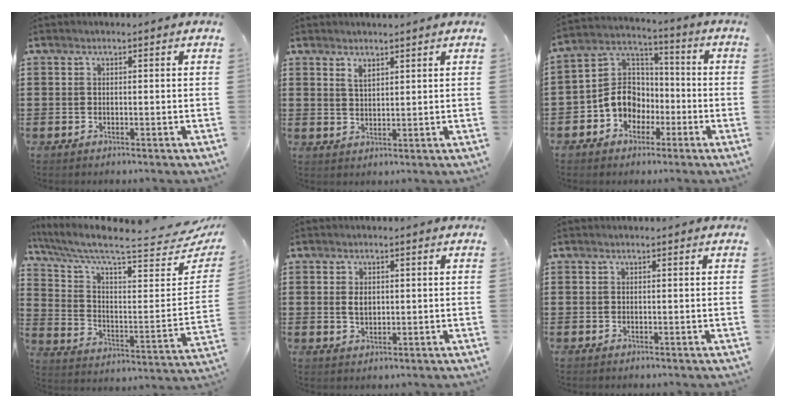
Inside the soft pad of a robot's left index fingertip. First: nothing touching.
{"total": 2.3, "force": [1.9, 0.7, 1.0], "torque": [-0.023, 0.003, 0.035]}
{"total": 8.2, "force": [-2.8, 7.1, 3.1], "torque": [-0.103, 0.010, -0.062]}
{"total": 7.7, "force": [6.3, 0.9, 4.3], "torque": [-0.112, -0.055, 0.104]}
{"total": 2.2, "force": [0.5, 1.3, 1.6], "torque": [-0.035, 0.006, 0.009]}
{"total": 0.0}